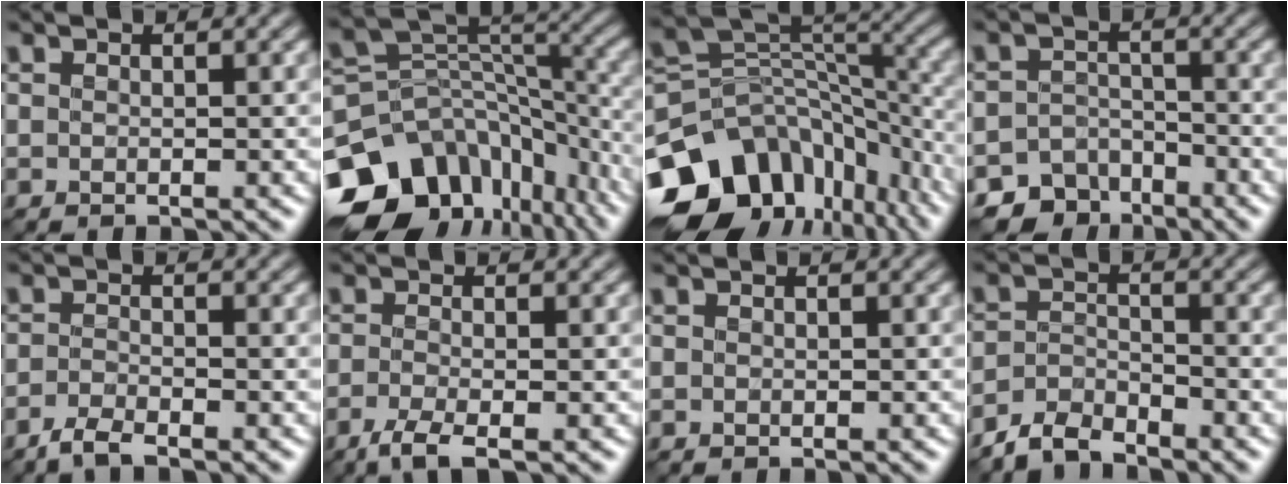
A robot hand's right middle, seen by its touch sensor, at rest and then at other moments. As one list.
[{"total": 15.3, "force": [-8.2, 10.5, 7.4], "torque": [-0.171, 0.007, -0.110]}, {"total": 14.3, "force": [-7.0, 9.7, 7.8], "torque": [-0.184, 0.004, -0.104]}, {"total": 5.1, "force": [-4.0, 3.1, 0.6], "torque": [0.005, -0.009, -0.060]}, {"total": 2.1, "force": [-1.7, 0.3, 1.2], "torque": [-0.031, -0.003, -0.042]}, {"total": 2.5, "force": [-1.5, 0.4, 1.9], "torque": [-0.045, -0.008, -0.041]}, {"total": 0.0}, {"total": 3.2, "force": [-2.9, 0.9, 0.9], "torque": [-0.020, 0.003, -0.068]}]